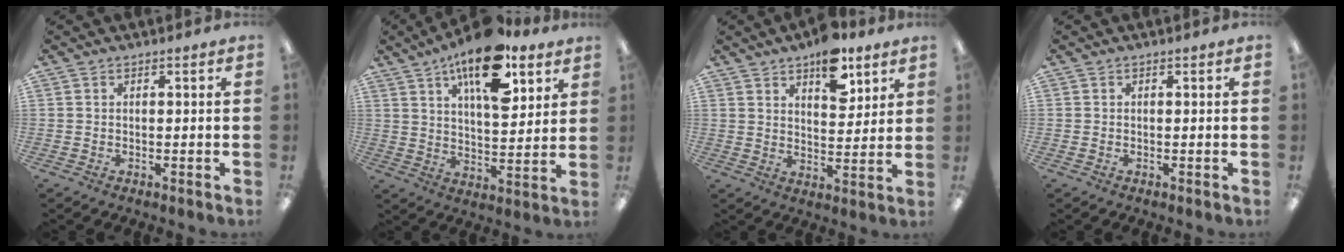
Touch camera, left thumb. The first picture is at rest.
{"total": 17.2, "force": [10.4, 7.3, 11.7], "torque": [-0.172, -0.046, 0.168]}
{"total": 11.0, "force": [7.4, 5.2, 6.2], "torque": [-0.068, -0.039, 0.122]}
{"total": 0.0}